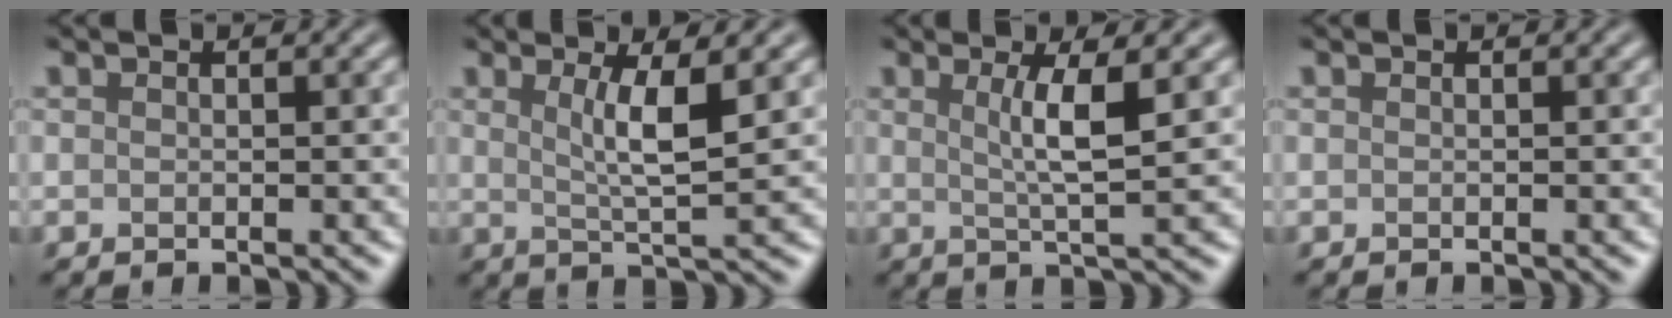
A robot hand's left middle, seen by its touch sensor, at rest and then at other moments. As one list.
[{"total": 4.1, "force": [1.2, 0.8, 3.9], "torque": [-0.067, -0.005, 0.022]}, {"total": 3.9, "force": [1.0, 0.6, 3.7], "torque": [-0.062, -0.002, 0.018]}, {"total": 0.0}]